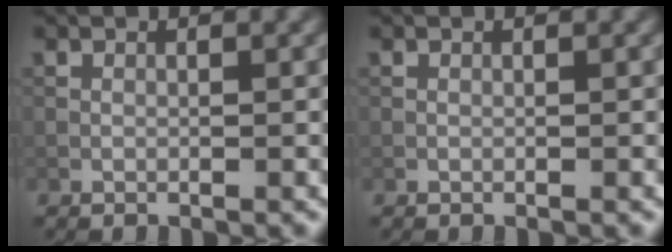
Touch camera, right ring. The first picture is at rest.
{"total": 0.0}